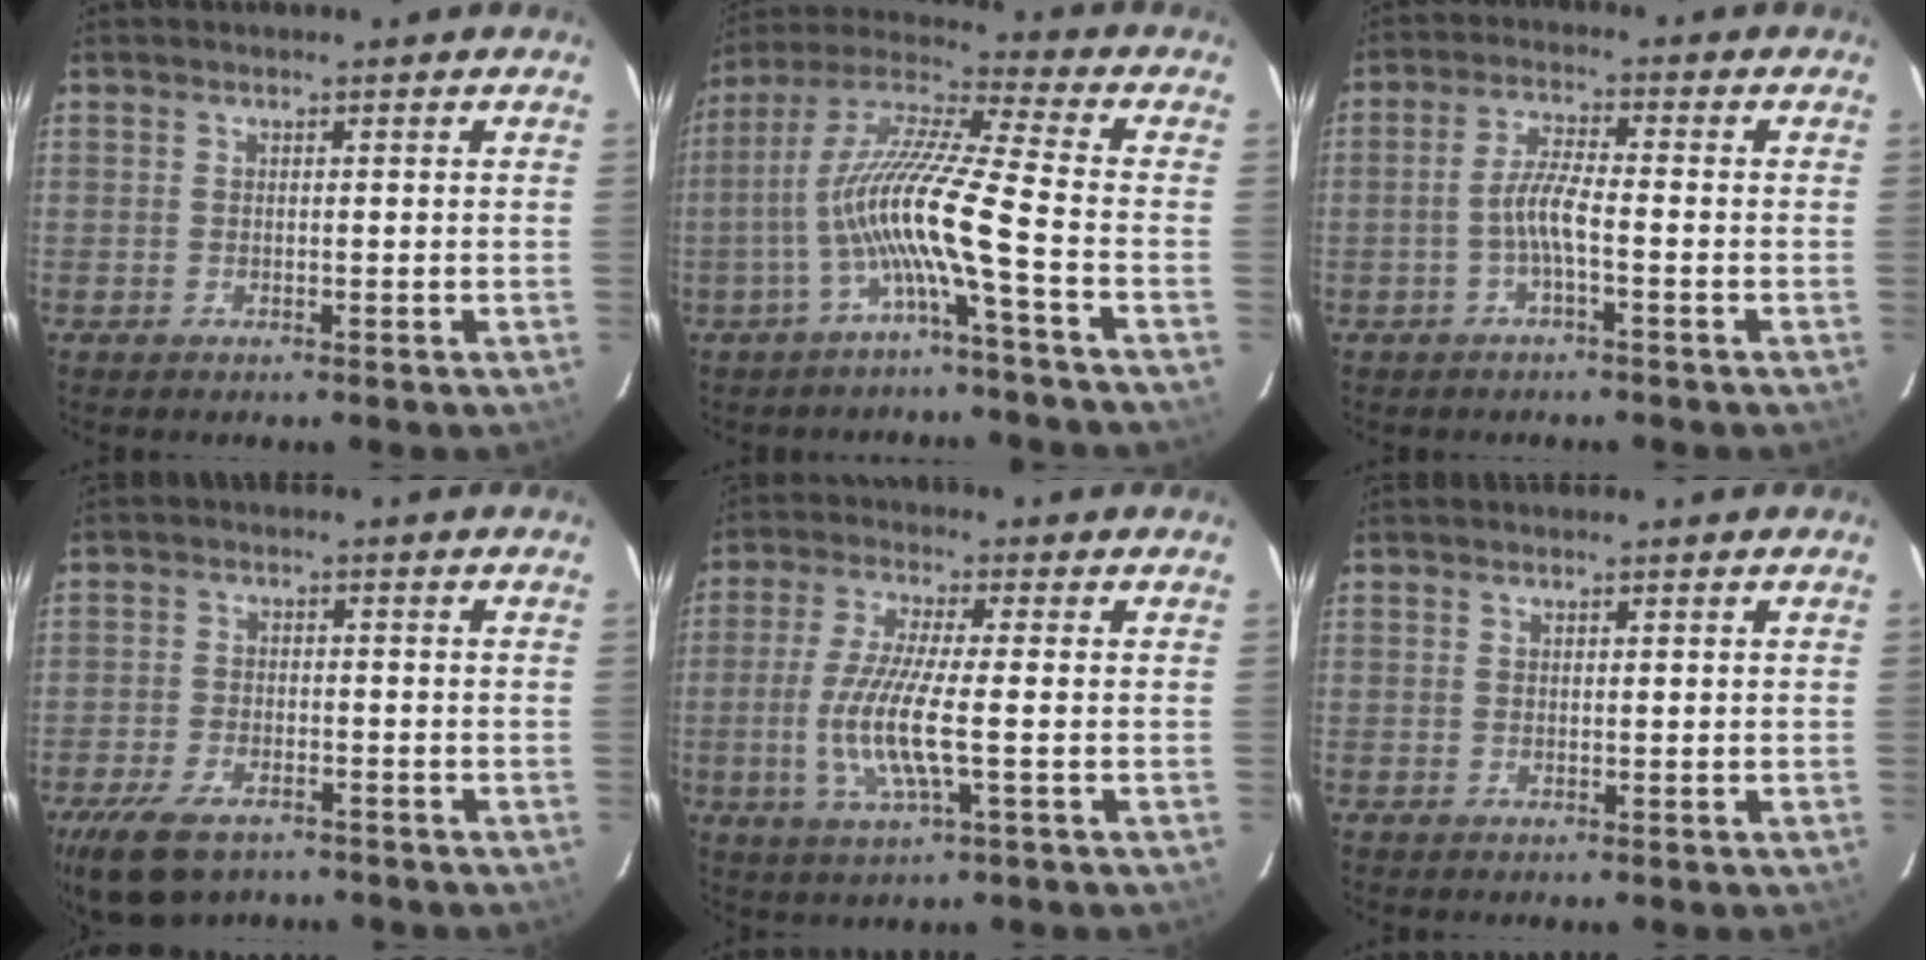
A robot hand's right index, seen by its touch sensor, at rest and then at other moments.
{"total": 12.3, "force": [-4.5, -0.9, 11.4], "torque": [-0.219, 0.006, -0.090]}
{"total": 4.2, "force": [-1.8, 0.3, 3.8], "torque": [-0.083, 0.008, -0.036]}
{"total": 10.4, "force": [-7.2, 5.2, 5.5], "torque": [-0.138, -0.016, -0.129]}
{"total": 10.3, "force": [-1.9, 1.4, 10.0], "torque": [-0.206, -0.008, -0.037]}
{"total": 0.0}